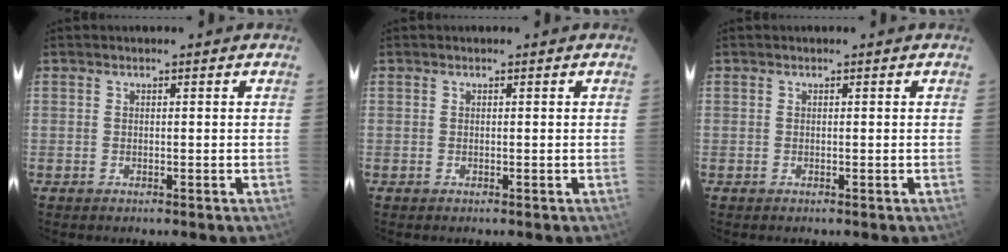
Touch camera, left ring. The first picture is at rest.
{"total": 0.0}
{"total": 0.0}